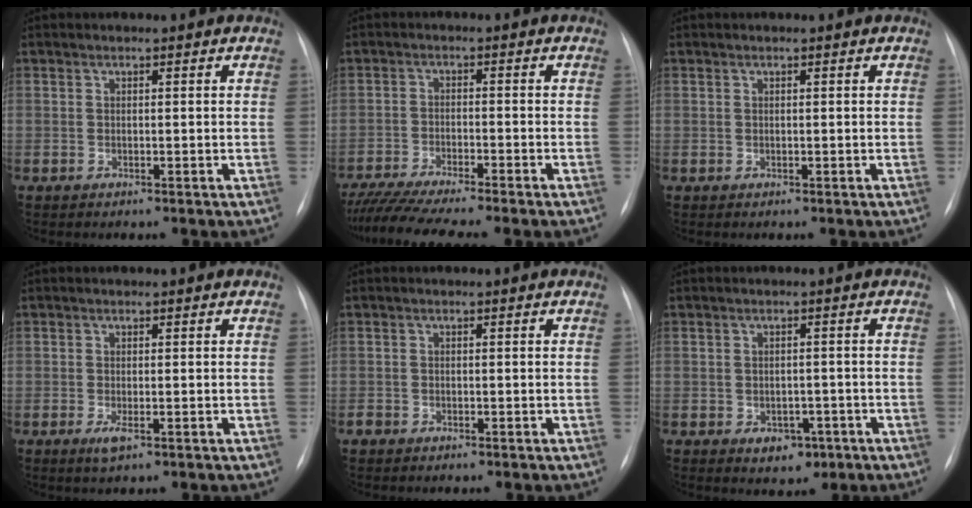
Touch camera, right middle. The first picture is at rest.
{"total": 10.8, "force": [-9.3, -0.5, 5.5], "torque": [-0.081, -0.024, -0.148]}
{"total": 0.0}
{"total": 1.6, "force": [-0.5, 0.3, 1.4], "torque": [-0.024, -0.004, -0.008]}
{"total": 0.8, "force": [-0.5, 0.6, 0.1], "torque": [-0.002, 0.002, -0.010]}
{"total": 3.7, "force": [-1.7, 2.6, 1.9], "torque": [-0.020, 0.006, -0.013]}